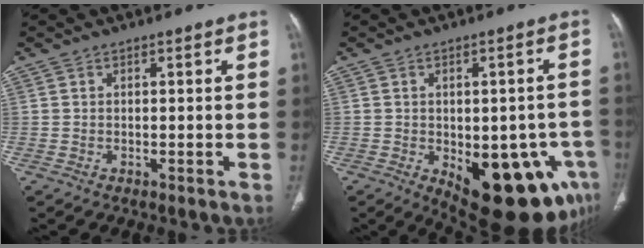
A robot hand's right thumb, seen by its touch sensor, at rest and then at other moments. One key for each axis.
{"total": 18.9, "fx": -7.4, "fy": 8.5, "fz": 15.2, "tx": -0.138, "ty": 0.010, "tz": -0.076}